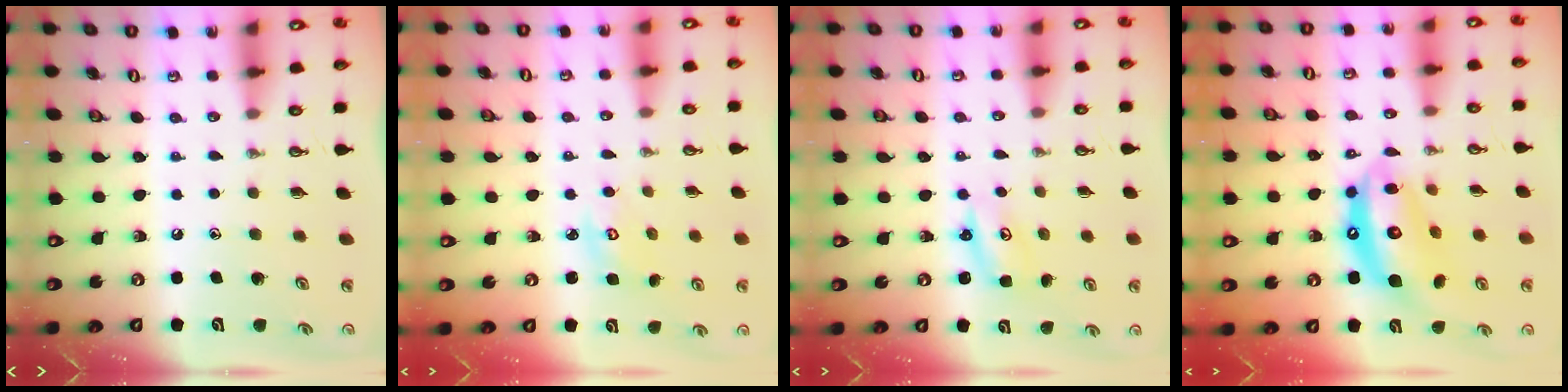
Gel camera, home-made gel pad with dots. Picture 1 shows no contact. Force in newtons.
{"total": 3.0, "press": 3.0, "slide": 0.2}
{"total": 2.6, "press": 2.5, "slide": 0.3}
{"total": 14.7, "press": 14.6, "slide": 1.8}